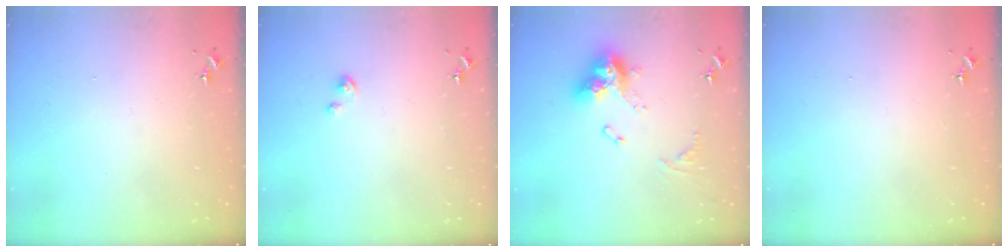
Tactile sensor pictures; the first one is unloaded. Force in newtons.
{"total": 1.1, "press": 1.1, "slide": 0.2}
{"total": 14.6, "press": 14.6, "slide": 1.1}
{"total": 0.0}